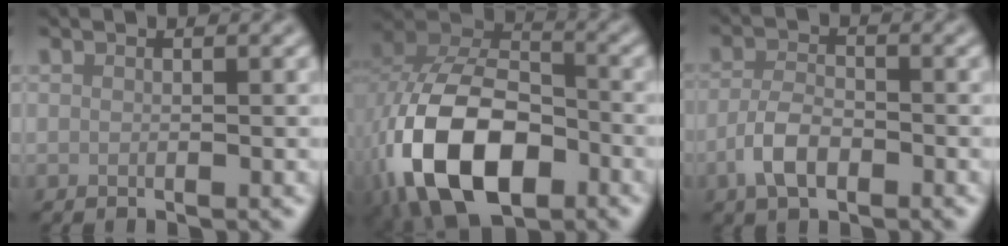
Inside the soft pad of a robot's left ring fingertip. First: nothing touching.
{"total": 15.1, "force": [-5.6, 9.1, 10.7], "torque": [-0.229, -0.030, -0.100]}
{"total": 3.6, "force": [-1.8, 1.8, 2.5], "torque": [-0.050, 0.001, -0.041]}